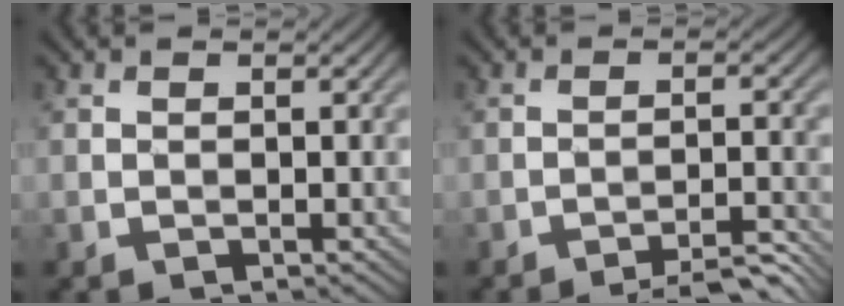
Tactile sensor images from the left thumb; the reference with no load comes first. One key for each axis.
{"total": 4.7, "fx": -4.2, "fy": 0.0, "fz": 2.1, "tx": -0.030, "ty": 0.016, "tz": -0.069}